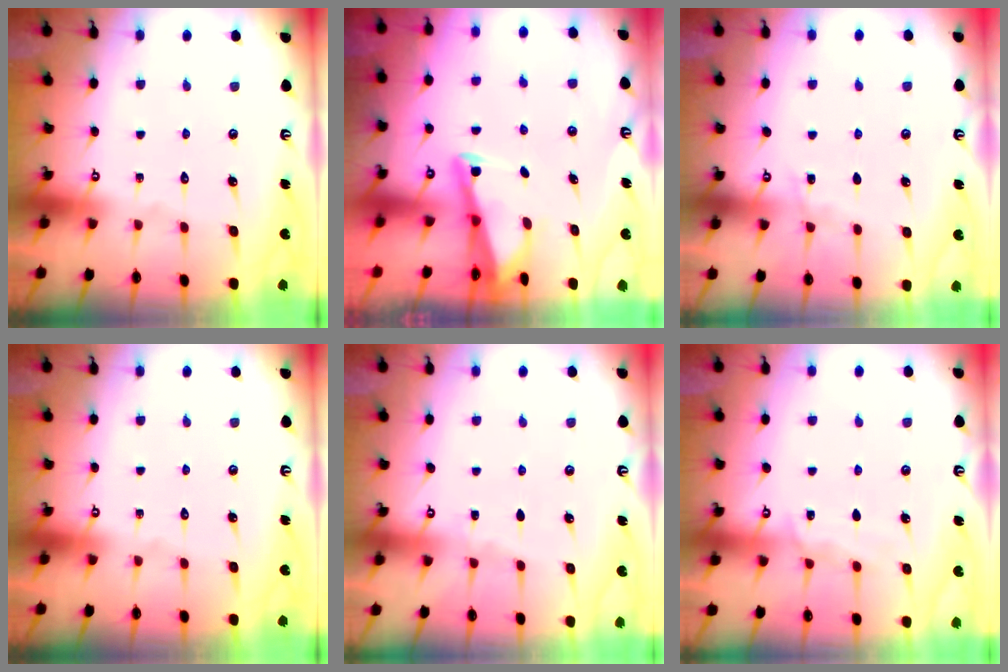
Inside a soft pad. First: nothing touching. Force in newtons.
{"total": 2.5, "press": 2.5, "slide": 0.2}
{"total": 3.1, "press": 3.1, "slide": 0.4}
{"total": 0.0}
{"total": 2.4, "press": 2.4, "slide": 0.4}
{"total": 5.8, "press": 5.8, "slide": 0.5}